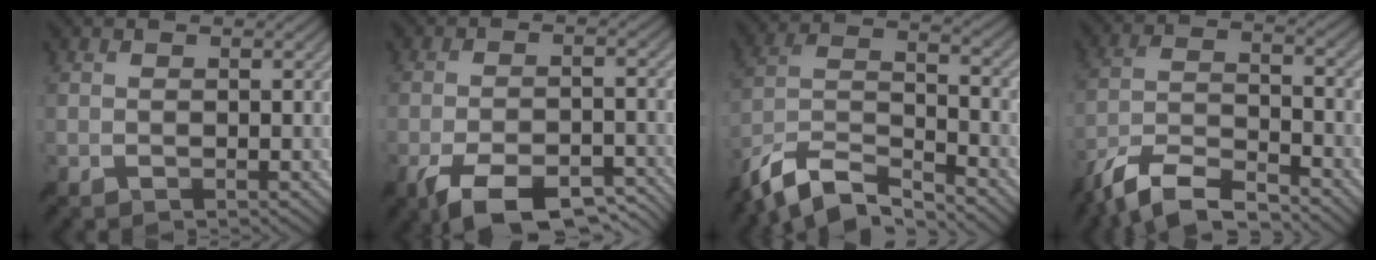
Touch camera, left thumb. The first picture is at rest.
{"total": 10.4, "force": [-7.0, 3.3, 7.0], "torque": [-0.125, -0.003, -0.117]}
{"total": 11.1, "force": [-8.8, 3.1, 6.0], "torque": [-0.129, -0.003, -0.180]}
{"total": 10.5, "force": [-8.5, 2.5, 5.6], "torque": [-0.120, -0.006, -0.169]}